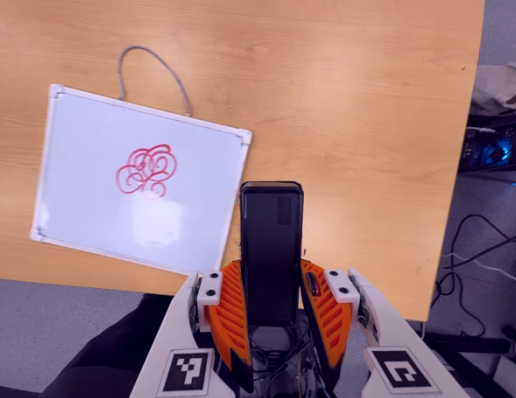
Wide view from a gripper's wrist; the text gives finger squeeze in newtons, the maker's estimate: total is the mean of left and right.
{"total": 5.0, "left": 3.5, "right": 6.6}